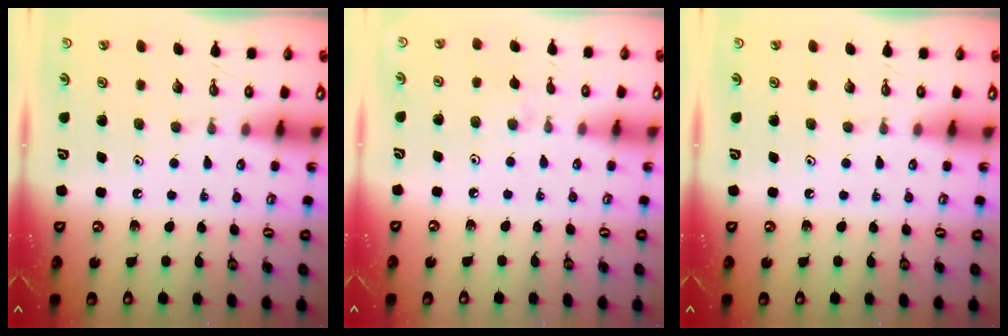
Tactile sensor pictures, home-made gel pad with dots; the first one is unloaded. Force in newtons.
{"total": 2.4, "press": 2.3, "slide": 0.5}
{"total": 0.0}